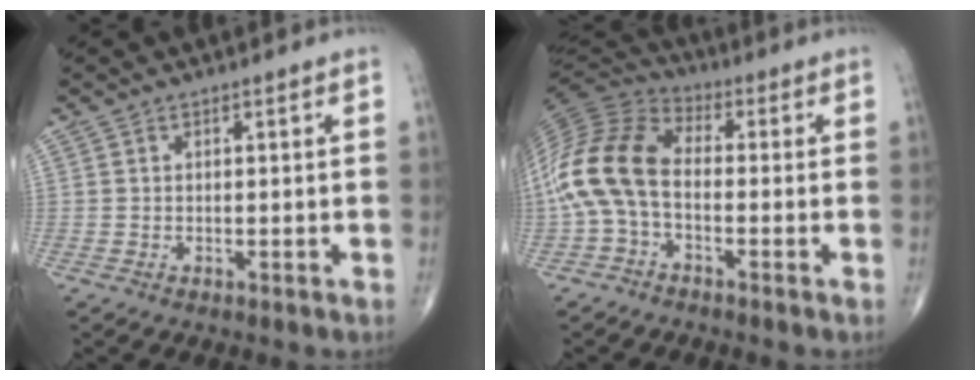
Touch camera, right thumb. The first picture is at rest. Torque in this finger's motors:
{"motor_torque": [-0.12, 0.82, 1.02, -0.56, 0.24]}